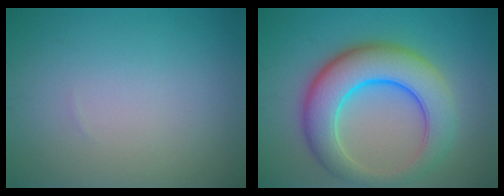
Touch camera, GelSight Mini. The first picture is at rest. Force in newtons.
{"total": 9.0, "press": 9.0, "slide": 0.3}